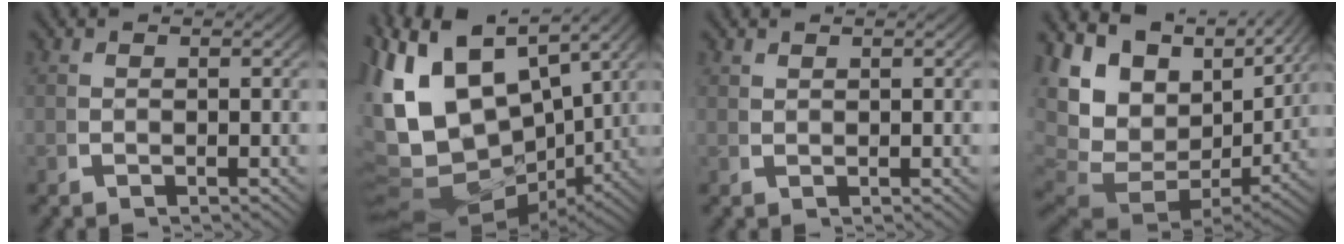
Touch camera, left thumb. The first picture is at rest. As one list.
[{"total": 19.8, "force": [0.6, 14.7, 13.2], "torque": [-0.312, -0.068, 0.039]}, {"total": 0.9, "force": [0.9, -0.1, 0.0], "torque": [0.002, 0.001, 0.023]}, {"total": 14.8, "force": [2.2, 10.4, 10.3], "torque": [-0.236, -0.039, 0.047]}]